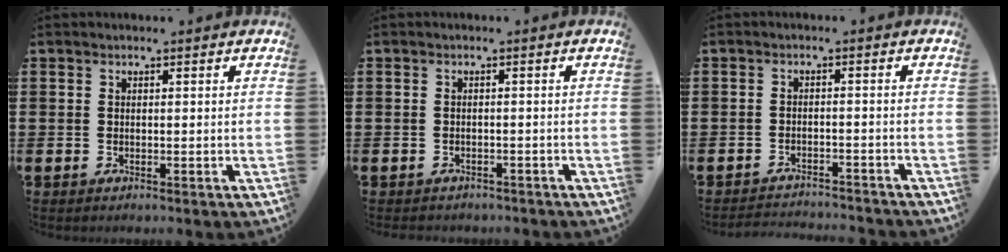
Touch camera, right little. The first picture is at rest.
{"total": 0.7, "force": [-0.7, 0.2, 0.0], "torque": [-0.001, -0.001, -0.016]}
{"total": 2.2, "force": [-2.1, 0.0, -0.2], "torque": [-0.003, 0.003, -0.047]}